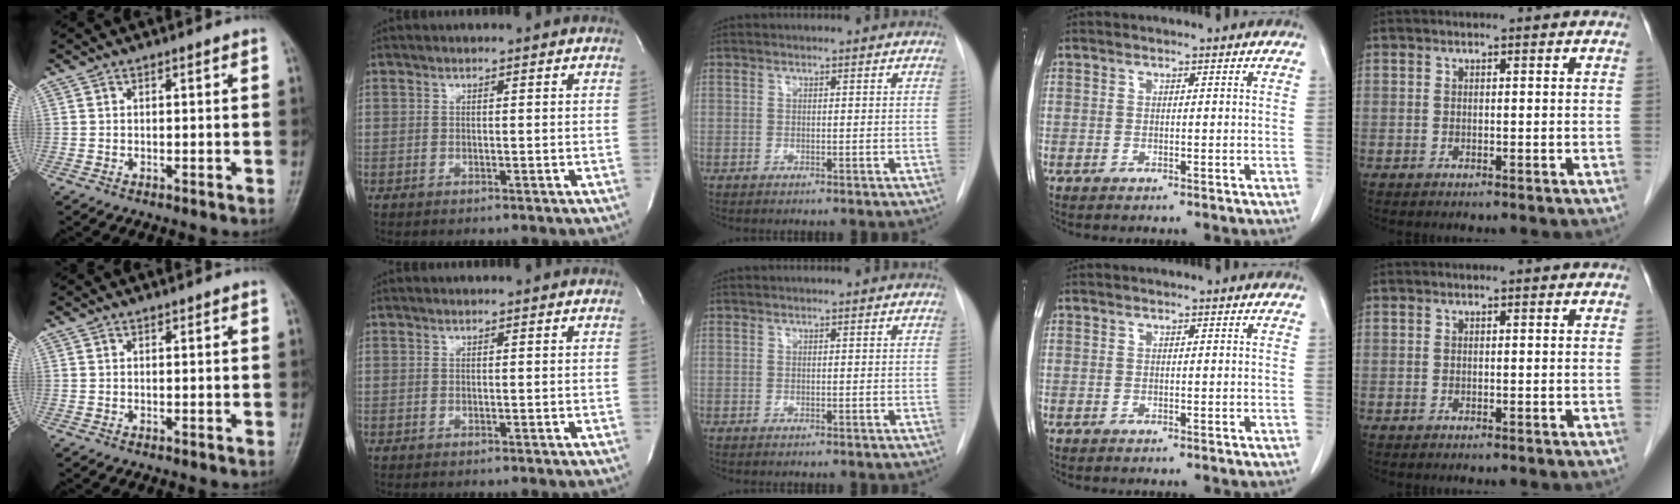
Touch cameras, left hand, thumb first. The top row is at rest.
{}